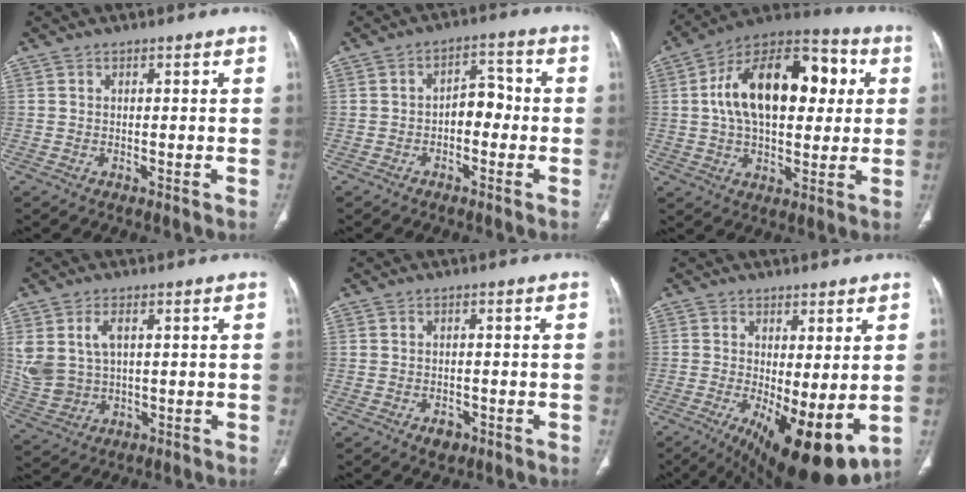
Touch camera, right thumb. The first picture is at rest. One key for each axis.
{"total": 5.3, "fx": -1.2, "fy": 3.5, "fz": 3.8, "tx": -0.034, "ty": 0.029, "tz": -0.028}
{"total": 23.5, "fx": 4.2, "fy": 13.3, "fz": 18.9, "tx": -0.279, "ty": 0.025, "tz": 0.057}
{"total": 8.3, "fx": 2.3, "fy": 5.3, "fz": 6.0, "tx": -0.130, "ty": -0.003, "tz": 0.060}
{"total": 2.5, "fx": -1.2, "fy": 1.7, "fz": 1.3, "tx": -0.010, "ty": 0.003, "tz": -0.011}
{"total": 14.0, "fx": -2.7, "fy": 4.8, "fz": 12.9, "tx": -0.198, "ty": -0.029, "tz": -0.022}